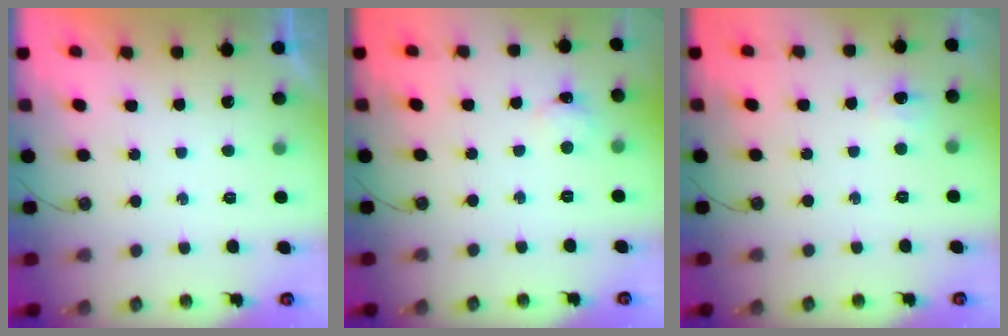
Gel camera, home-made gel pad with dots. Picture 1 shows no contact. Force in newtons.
{"total": 2.2, "press": 2.2, "slide": 0.3}
{"total": 5.5, "press": 5.4, "slide": 1.2}